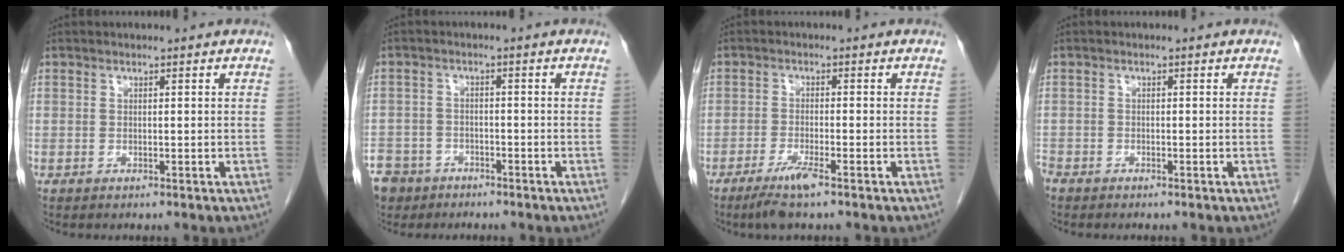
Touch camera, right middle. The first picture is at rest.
{"total": 9.6, "force": [-6.5, 6.7, 2.1], "torque": [-0.075, -0.003, -0.112]}
{"total": 4.3, "force": [-2.9, 0.0, 3.2], "torque": [-0.067, -0.011, -0.056]}
{"total": 1.7, "force": [-1.5, 0.7, 0.4], "torque": [-0.015, -0.003, -0.030]}